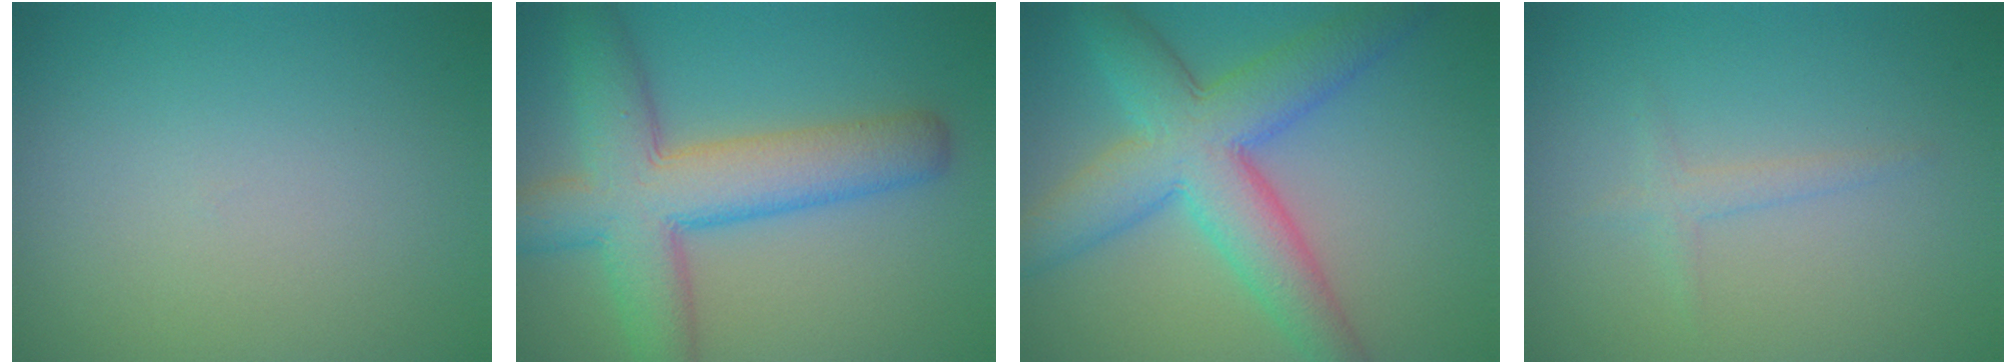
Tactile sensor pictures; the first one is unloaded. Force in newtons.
{"total": 8.6, "press": 8.6, "slide": 0.3}
{"total": 8.3, "press": 8.3, "slide": 0.2}
{"total": 1.2, "press": 1.2, "slide": 0.1}